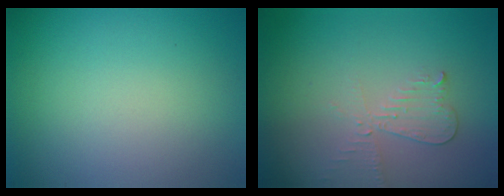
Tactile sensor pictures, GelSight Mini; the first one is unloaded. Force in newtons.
{"total": 2.2, "press": 2.2, "slide": 0.1}